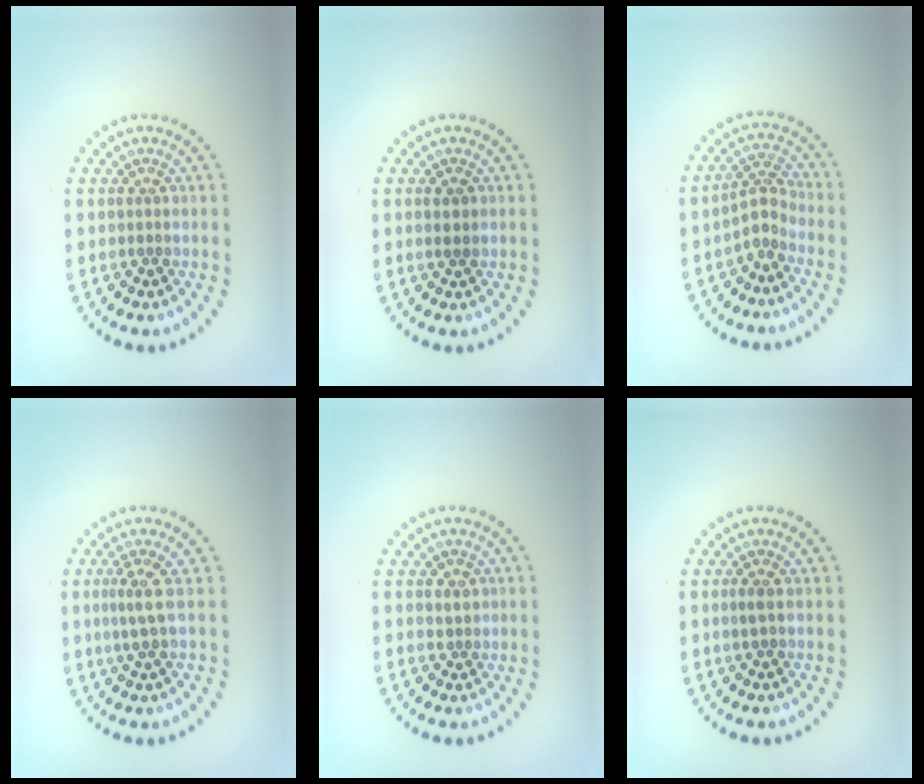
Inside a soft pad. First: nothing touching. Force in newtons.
{"total": 1.2, "press": 1.1, "slide": 0.4}
{"total": 2.2, "press": 1.5, "slide": 1.6}
{"total": 2.2, "press": 1.6, "slide": 1.6}
{"total": 1.5, "press": 1.3, "slide": 0.6}
{"total": 0.9, "press": 0.7, "slide": 0.5}